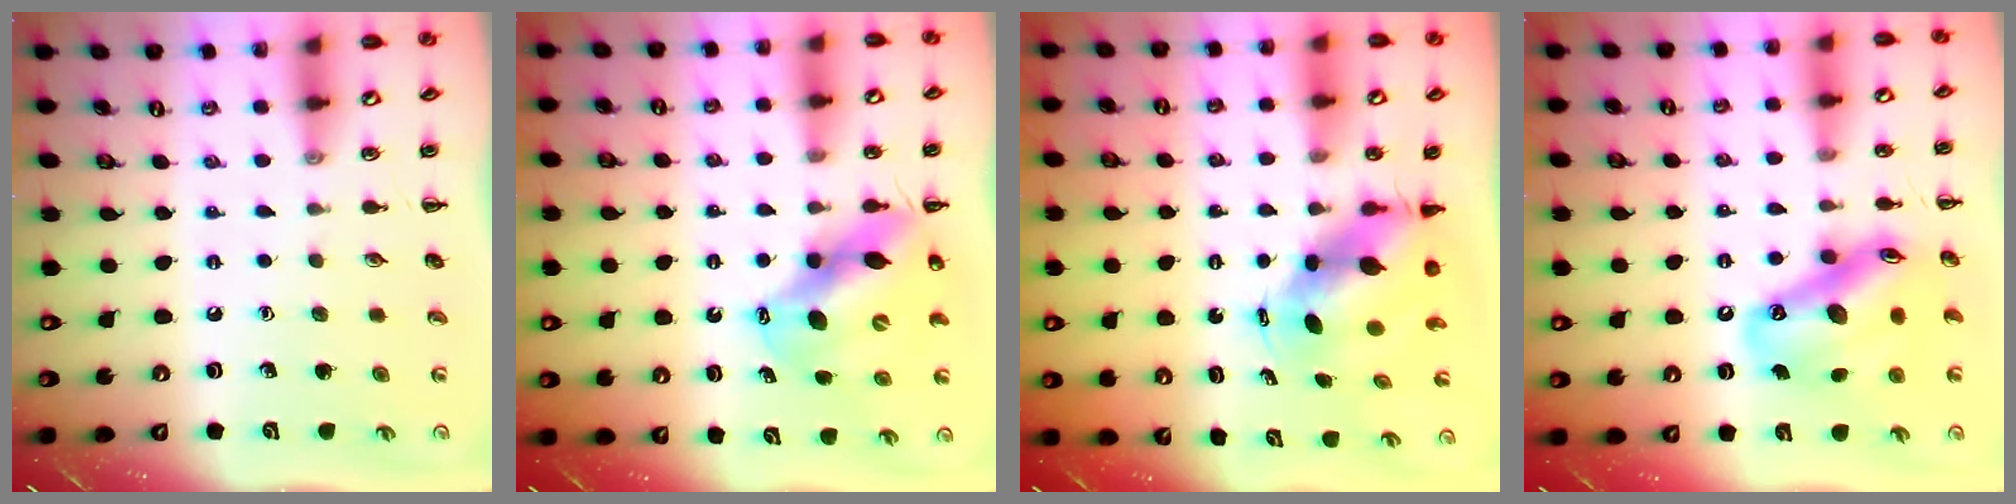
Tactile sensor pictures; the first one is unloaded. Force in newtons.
{"total": 12.8, "press": 12.4, "slide": 3.2}
{"total": 5.8, "press": 5.6, "slide": 1.4}
{"total": 16.9, "press": 16.1, "slide": 5.2}